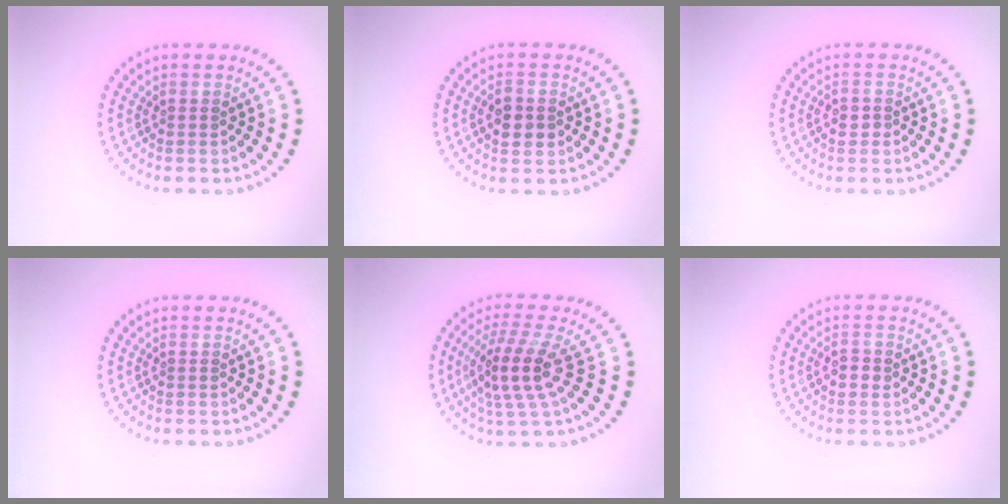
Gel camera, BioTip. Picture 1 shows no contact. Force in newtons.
{"total": 2.9, "press": 2.9, "slide": 0.1}
{"total": 1.0, "press": 1.0, "slide": 0.1}
{"total": 0.0}
{"total": 4.4, "press": 3.6, "slide": 2.5}
{"total": 1.3, "press": 1.3, "slide": 0.0}